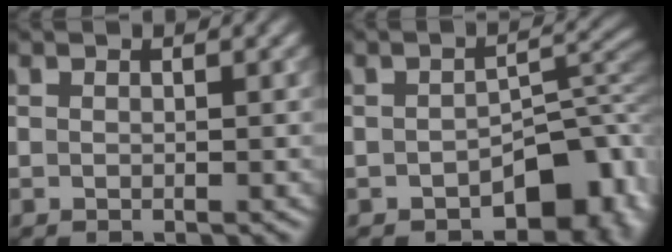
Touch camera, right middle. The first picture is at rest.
{"total": 7.5, "force": [-3.5, 4.3, 5.0], "torque": [-0.041, -0.003, -0.048]}